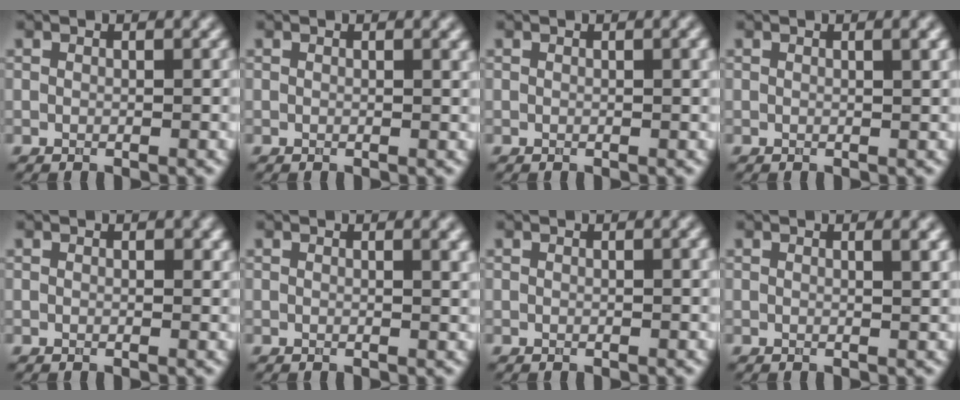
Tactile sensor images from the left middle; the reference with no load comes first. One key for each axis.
{"total": 0.9, "fx": 0.4, "fy": 0.2, "fz": 0.7, "tx": -0.005, "ty": 0.002, "tz": 0.005}
{"total": 1.1, "fx": 0.3, "fy": 0.2, "fz": 1.0, "tx": -0.013, "ty": 0.003, "tz": 0.003}
{"total": 1.6, "fx": 0.7, "fy": 0.4, "fz": 1.4, "tx": -0.016, "ty": 0.004, "tz": 0.007}
{"total": 0.8, "fx": 0.3, "fy": 0.4, "fz": 0.7, "tx": -0.007, "ty": -0.001, "tz": 0.003}
{"total": 2.1, "fx": 0.9, "fy": 0.7, "fz": 1.8, "tx": -0.011, "ty": 0.004, "tz": 0.009}
{"total": 0.7, "fx": 0.2, "fy": 0.1, "fz": 0.7, "tx": -0.009, "ty": 0.003, "tz": 0.002}
{"total": 1.9, "fx": 0.8, "fy": 0.6, "fz": 1.6, "tx": -0.013, "ty": 0.003, "tz": 0.008}